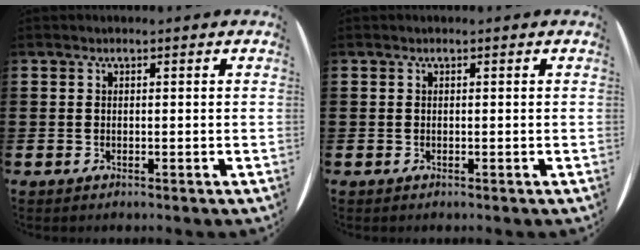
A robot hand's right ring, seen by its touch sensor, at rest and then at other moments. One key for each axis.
{"total": 0.0}